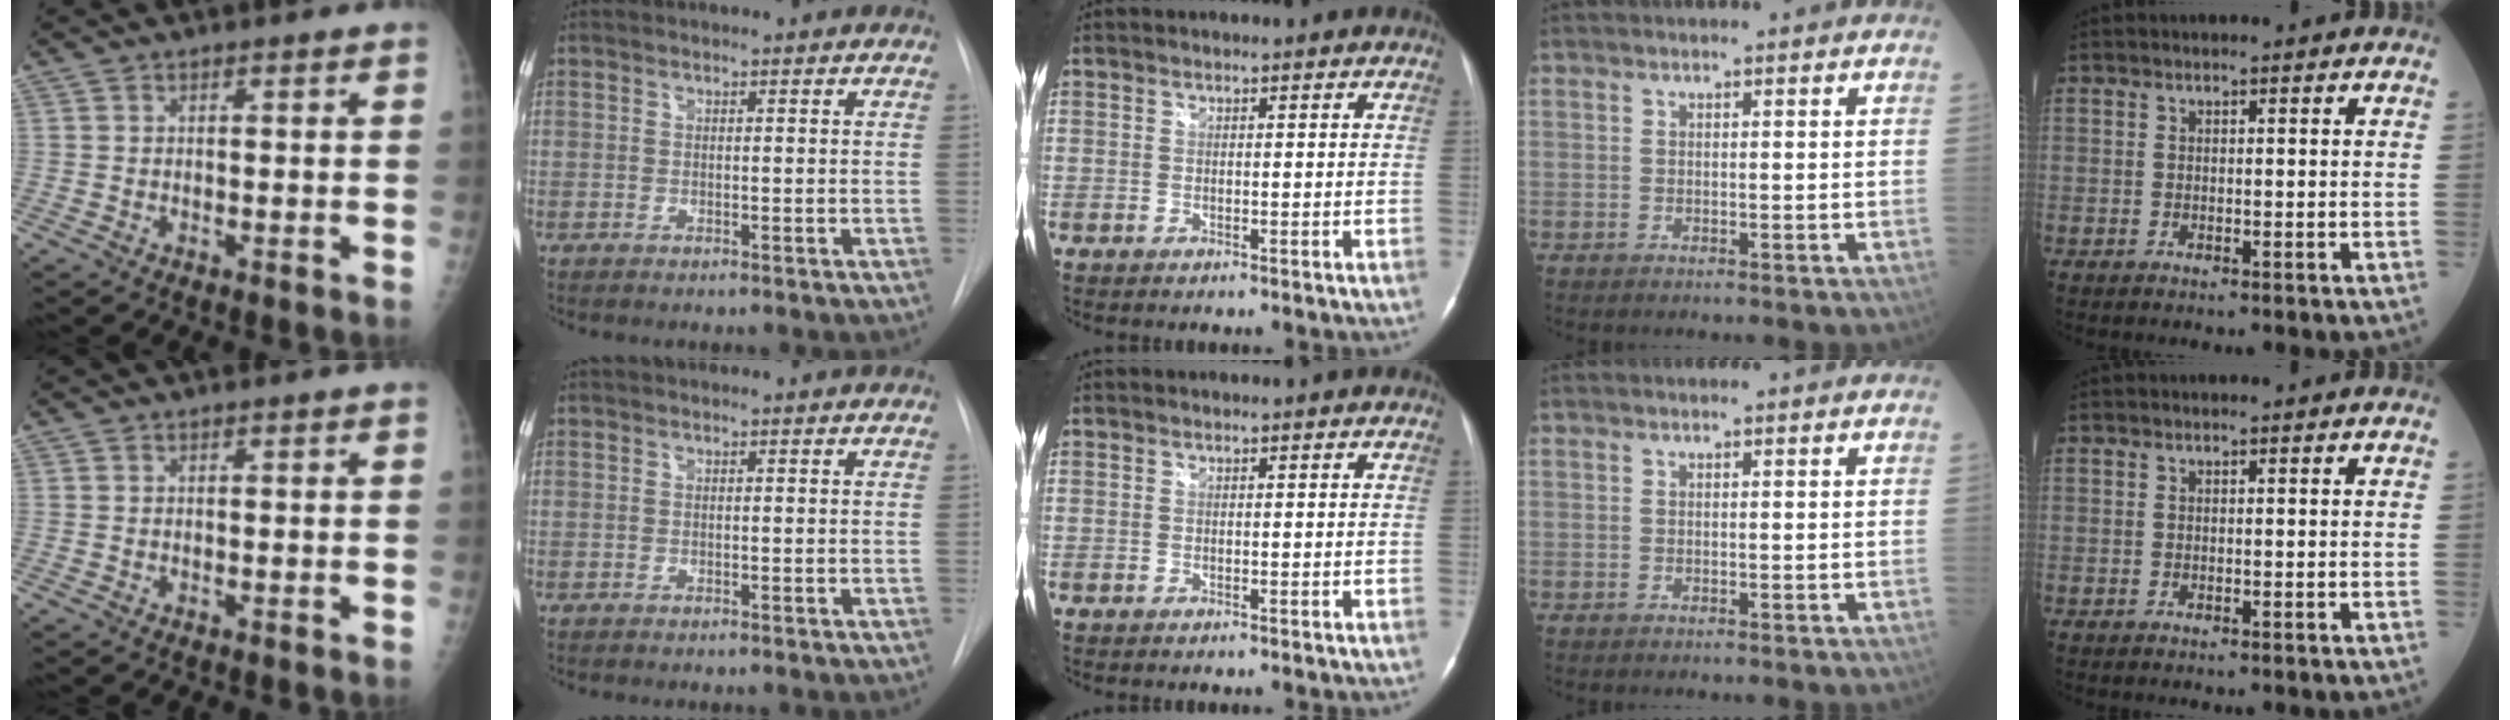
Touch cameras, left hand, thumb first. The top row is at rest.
{}